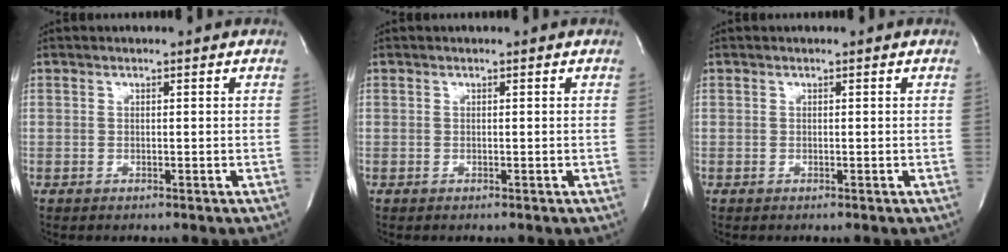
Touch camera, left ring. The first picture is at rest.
{"total": 0.0}
{"total": 0.0}